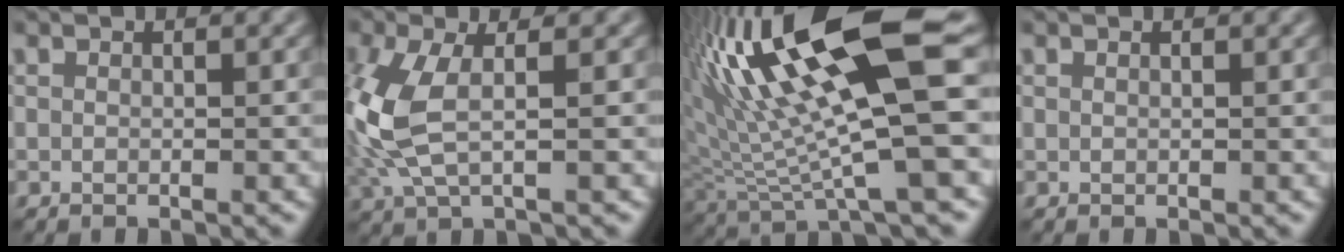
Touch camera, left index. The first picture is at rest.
{"total": 6.1, "force": [0.1, 2.6, 5.5], "torque": [-0.158, 0.001, 0.002]}
{"total": 15.1, "force": [5.0, 3.1, 13.9], "torque": [-0.252, 0.013, 0.094]}
{"total": 0.0}